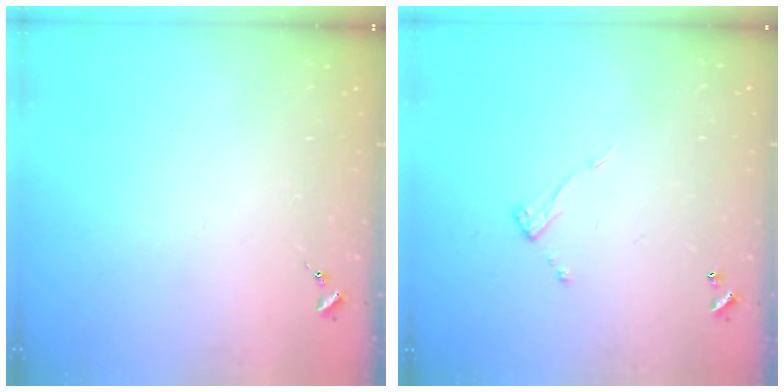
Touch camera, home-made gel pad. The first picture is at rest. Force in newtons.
{"total": 7.0, "press": 7.0, "slide": 0.4}